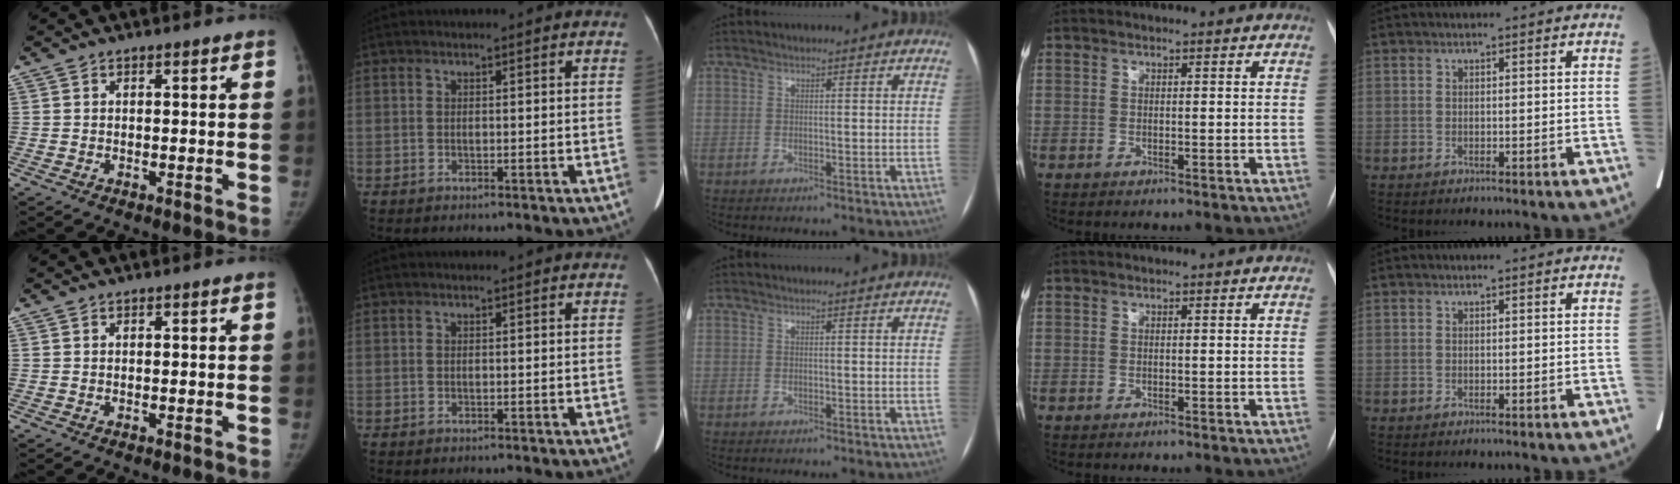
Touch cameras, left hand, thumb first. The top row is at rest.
{}